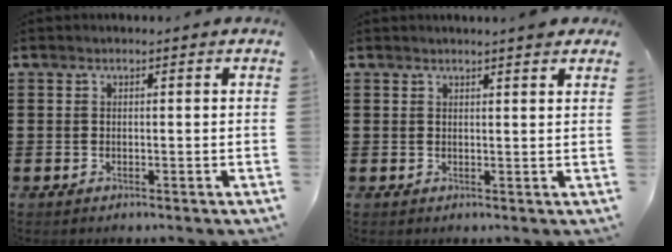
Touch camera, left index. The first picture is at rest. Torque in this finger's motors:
{"motor_torque": [2.14, 0.00, 0.03, -0.04]}